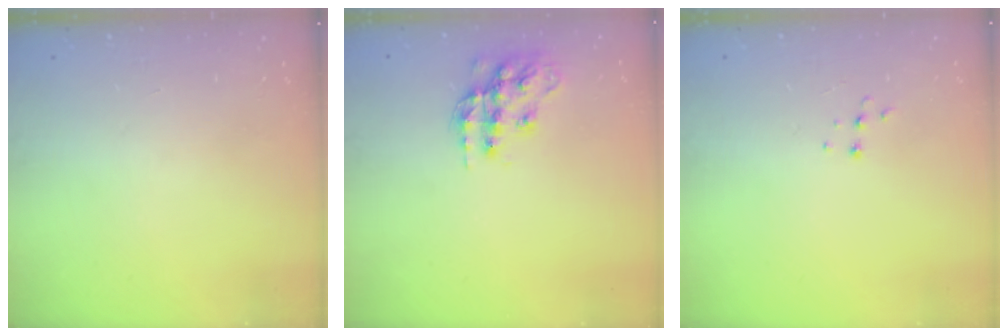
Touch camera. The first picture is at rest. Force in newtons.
{"total": 14.0, "press": 14.0, "slide": 0.6}
{"total": 4.9, "press": 4.9, "slide": 0.7}